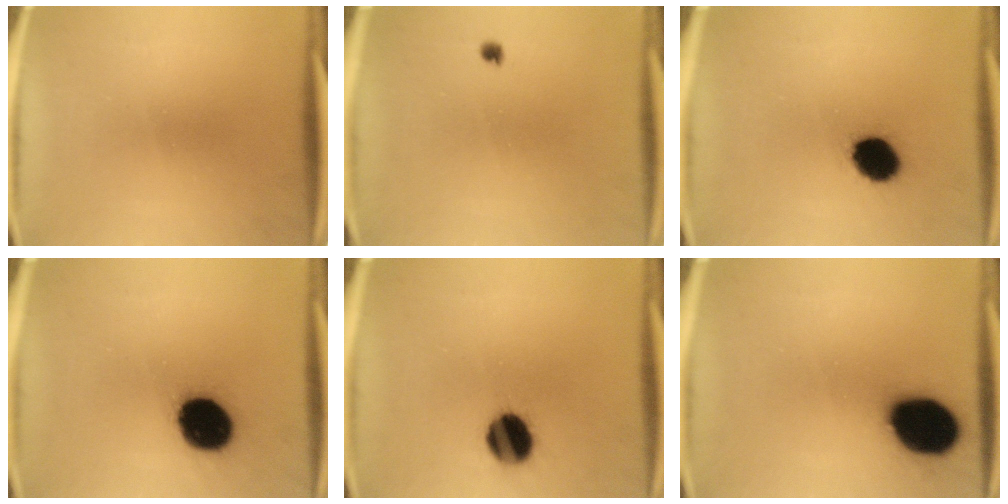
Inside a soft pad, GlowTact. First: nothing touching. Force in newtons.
{"total": 1.0}
{"total": 10.2}
{"total": 16.8}
{"total": 10.7}
{"total": 18.7}